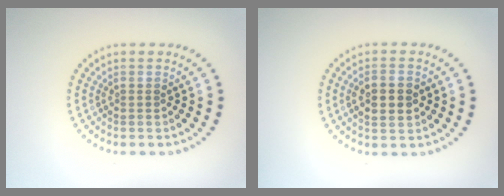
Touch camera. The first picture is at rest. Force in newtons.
{"total": 3.0, "press": 3.0, "slide": 0.2}